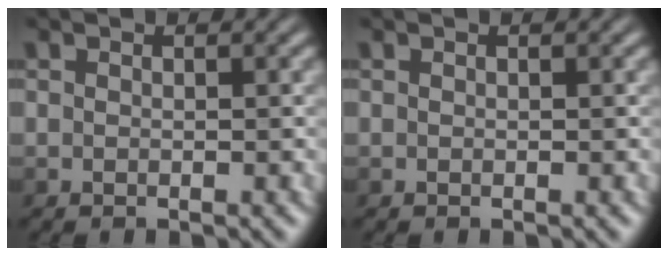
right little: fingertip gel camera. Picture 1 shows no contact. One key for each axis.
{"total": 0.0}